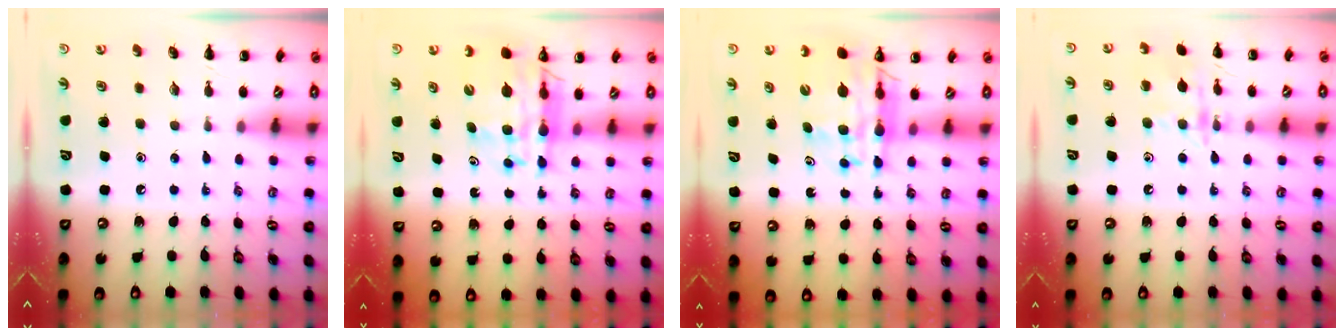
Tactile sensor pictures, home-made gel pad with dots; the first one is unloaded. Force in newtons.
{"total": 12.4, "press": 11.8, "slide": 3.7}
{"total": 12.4, "press": 11.8, "slide": 3.7}
{"total": 11.7, "press": 11.7, "slide": 0.8}